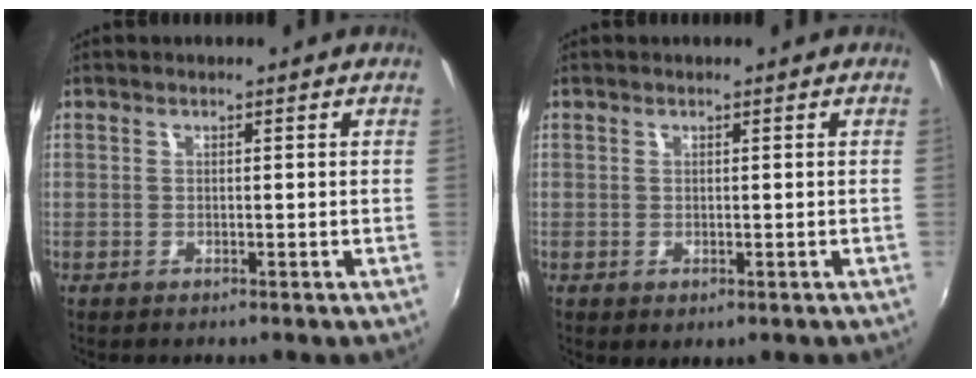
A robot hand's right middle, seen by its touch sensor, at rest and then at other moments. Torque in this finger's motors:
{"motor_torque": [1.08, -1.05, 0.22, 0.09]}